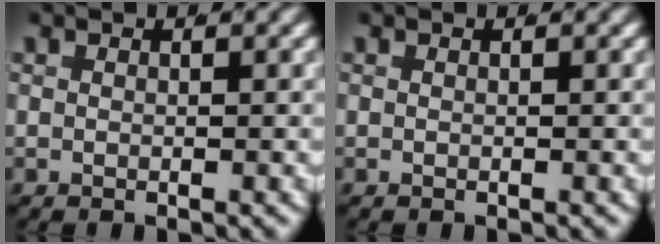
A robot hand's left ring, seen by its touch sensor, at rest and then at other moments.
{"total": 0.0}